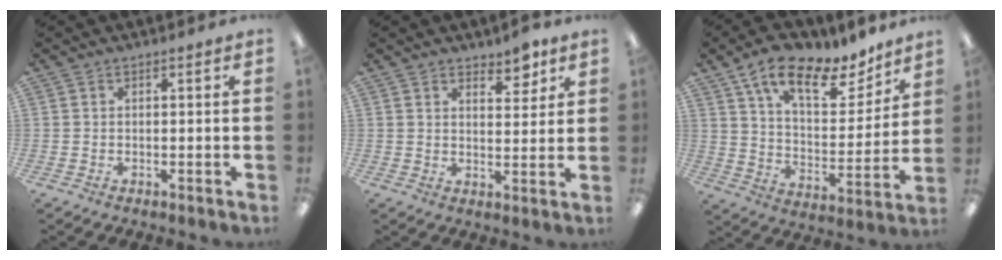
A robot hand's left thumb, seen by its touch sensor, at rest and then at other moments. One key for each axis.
{"total": 5.3, "fx": 4.4, "fy": 2.2, "fz": 1.8, "tx": -0.005, "ty": -0.030, "tz": 0.073}
{"total": 17.2, "fx": 11.9, "fy": 7.1, "fz": 10.2, "tx": -0.165, "ty": -0.073, "tz": 0.204}